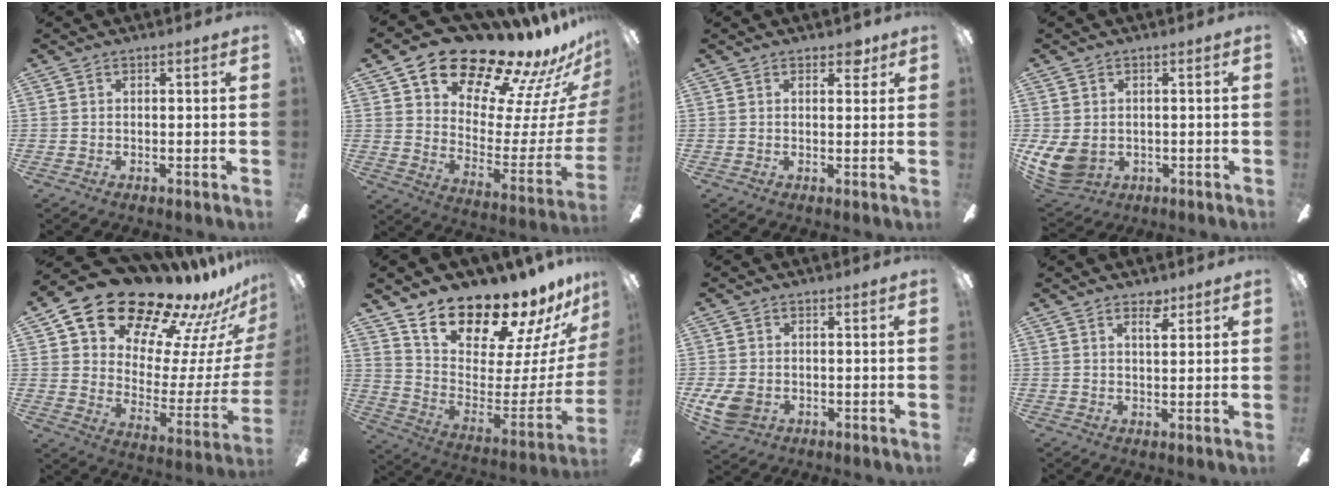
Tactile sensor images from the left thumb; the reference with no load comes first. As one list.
[{"total": 21.4, "force": [17.2, 8.1, 9.9], "torque": [-0.136, -0.136, 0.290]}, {"total": 3.1, "force": [1.9, 1.6, 1.8], "torque": [-0.006, -0.008, 0.027]}, {"total": 7.9, "force": [-0.8, 6.2, 4.8], "torque": [-0.114, -0.003, -0.011]}, {"total": 21.4, "force": [17.8, 8.8, 8.1], "torque": [-0.129, -0.138, 0.316]}, {"total": 17.6, "force": [15.8, 5.0, 6.1], "torque": [-0.102, -0.141, 0.276]}, {"total": 6.9, "force": [-1.7, 5.2, 4.2], "torque": [-0.108, 0.005, -0.029]}, {"total": 3.6, "force": [2.5, 1.4, 2.2], "torque": [-0.026, -0.009, 0.040]}]